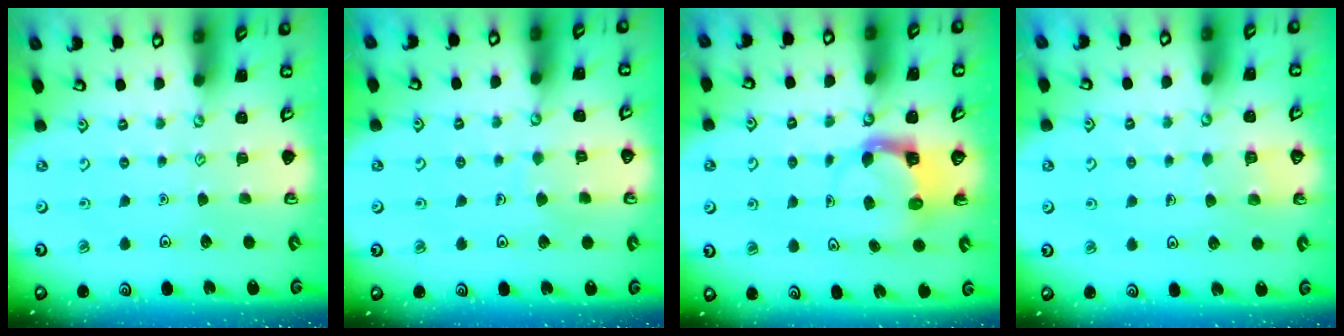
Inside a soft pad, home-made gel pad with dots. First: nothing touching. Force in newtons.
{"total": 4.5, "press": 4.5, "slide": 0.3}
{"total": 4.0, "press": 4.0, "slide": 0.4}
{"total": 2.9, "press": 2.9, "slide": 0.2}